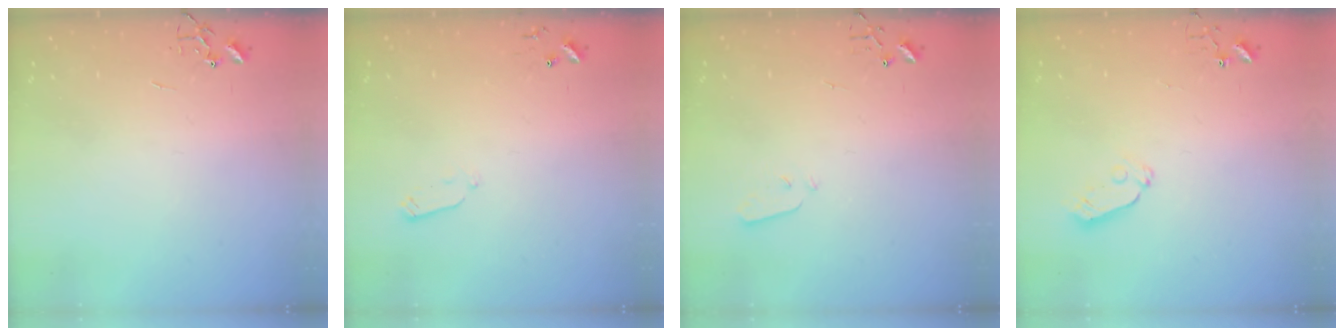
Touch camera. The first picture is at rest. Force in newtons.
{"total": 3.7, "press": 3.6, "slide": 0.8}
{"total": 3.5, "press": 3.5, "slide": 0.2}
{"total": 4.1, "press": 4.1, "slide": 0.1}